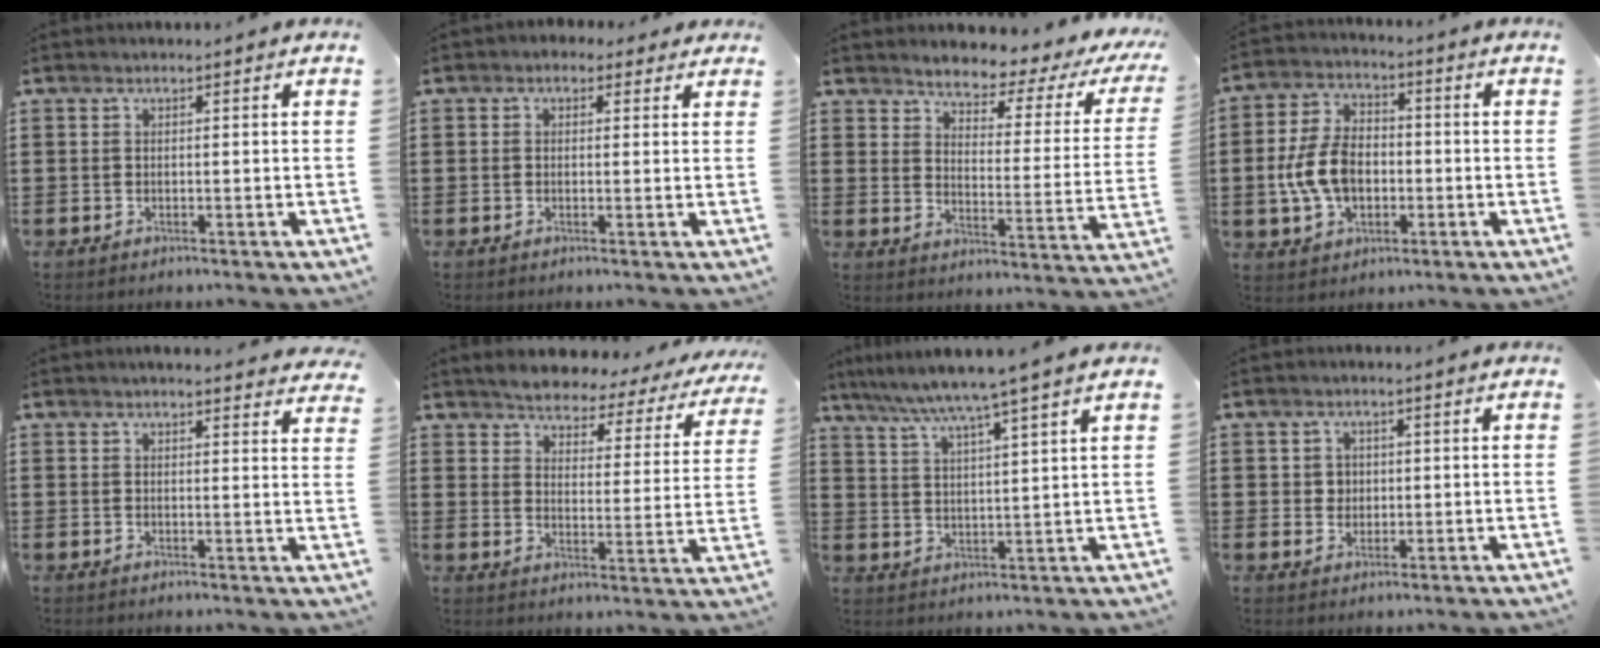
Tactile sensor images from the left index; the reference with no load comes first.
{"total": 1.4, "force": [0.5, 1.3, 0.5], "torque": [-0.014, 0.007, 0.008]}
{"total": 2.9, "force": [2.7, 0.5, 0.9], "torque": [-0.031, -0.031, 0.033]}
{"total": 9.0, "force": [-1.5, 6.0, 6.5], "torque": [-0.160, 0.007, -0.034]}
{"total": 2.4, "force": [2.3, -0.2, 0.4], "torque": [-0.006, -0.012, 0.043]}
{"total": 3.3, "force": [3.2, 0.5, 0.4], "torque": [-0.032, -0.028, 0.048]}
{"total": 6.0, "force": [4.9, -1.4, 3.2], "torque": [-0.080, -0.028, 0.080]}
{"total": 2.3, "force": [0.5, 2.2, 0.6], "torque": [-0.022, 0.011, 0.006]}